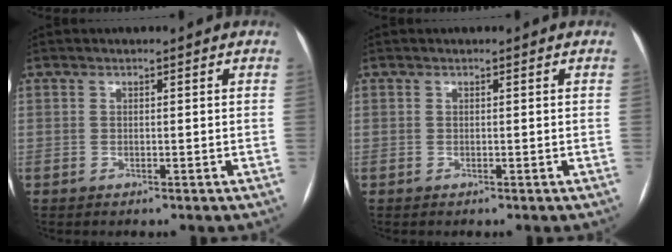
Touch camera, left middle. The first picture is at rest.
{"total": 0.0}